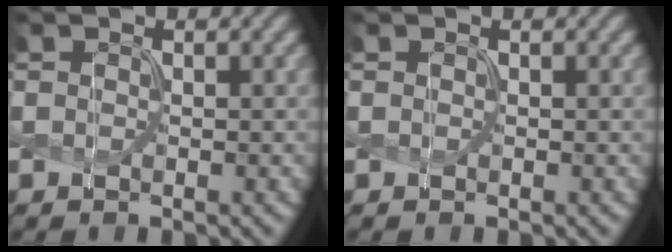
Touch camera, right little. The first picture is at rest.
{"total": 0.0}